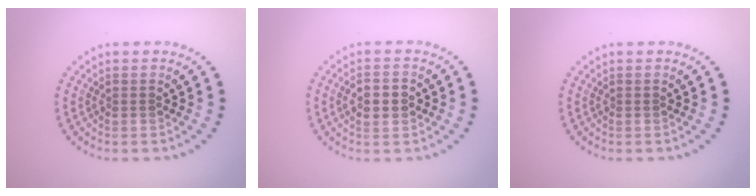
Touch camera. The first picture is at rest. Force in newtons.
{"total": 3.1, "press": 3.1, "slide": 0.2}
{"total": 0.0}